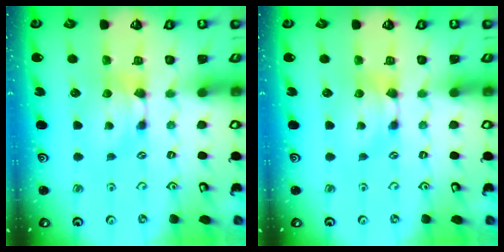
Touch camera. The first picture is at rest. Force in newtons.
{"total": 0.0}